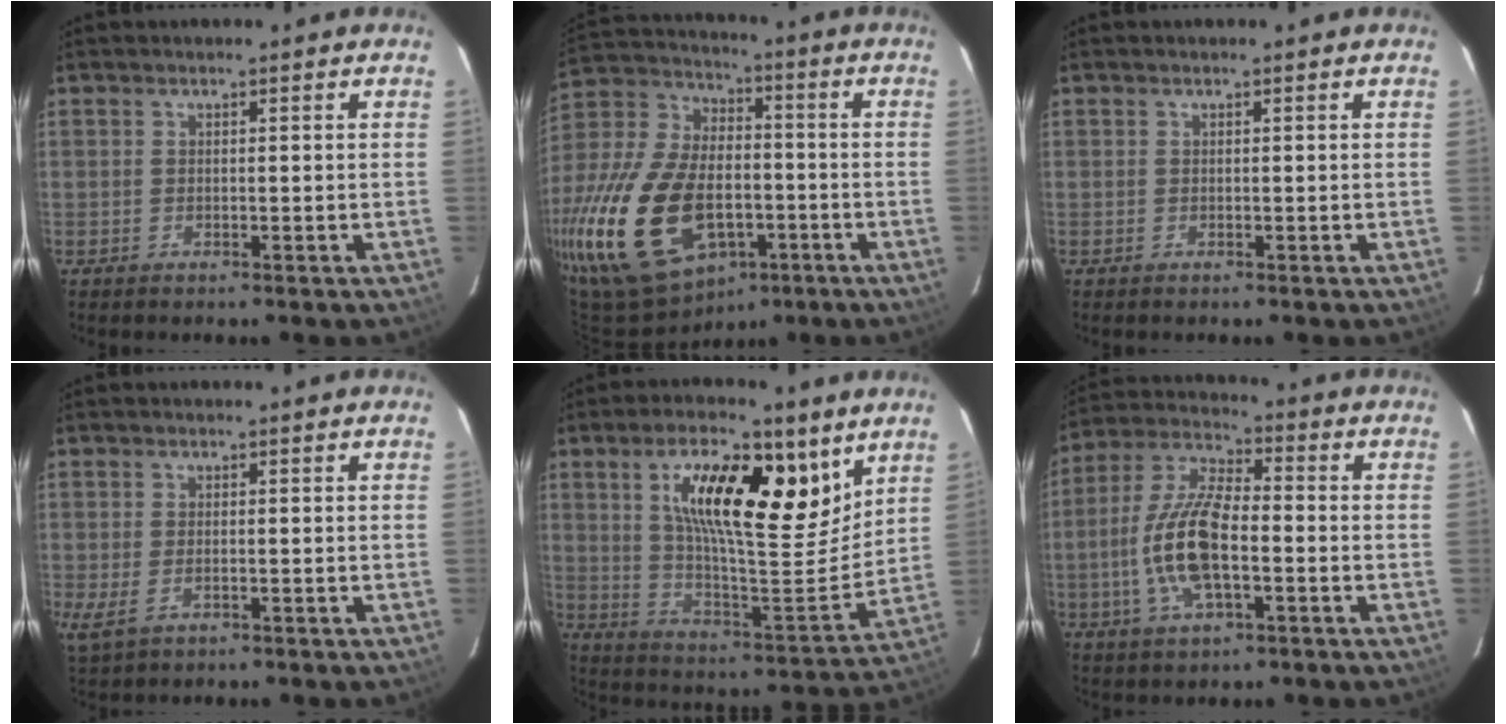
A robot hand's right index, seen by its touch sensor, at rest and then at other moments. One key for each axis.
{"total": 26.0, "fx": -9.4, "fy": 16.0, "fz": 18.2, "tx": -0.405, "ty": -0.009, "tz": -0.144}
{"total": 0.0}
{"total": 3.9, "fx": -1.2, "fy": 2.1, "fz": 3.1, "tx": -0.065, "ty": -0.013, "tz": -0.014}
{"total": 20.3, "fx": 10.1, "fy": 7.3, "fz": 16.0, "tx": -0.265, "ty": 0.013, "tz": 0.173}
{"total": 13.7, "fx": -3.0, "fy": 5.3, "fz": 12.3, "tx": -0.261, "ty": 0.003, "tz": -0.061}